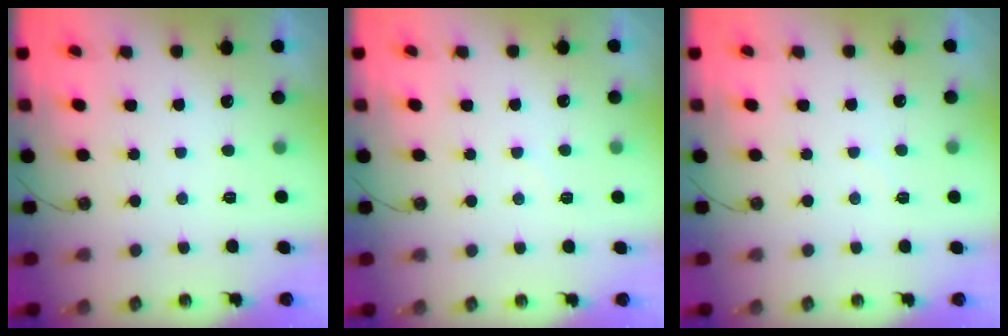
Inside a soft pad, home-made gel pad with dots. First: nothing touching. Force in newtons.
{"total": 4.6, "press": 4.6, "slide": 0.6}
{"total": 4.2, "press": 4.2, "slide": 0.5}